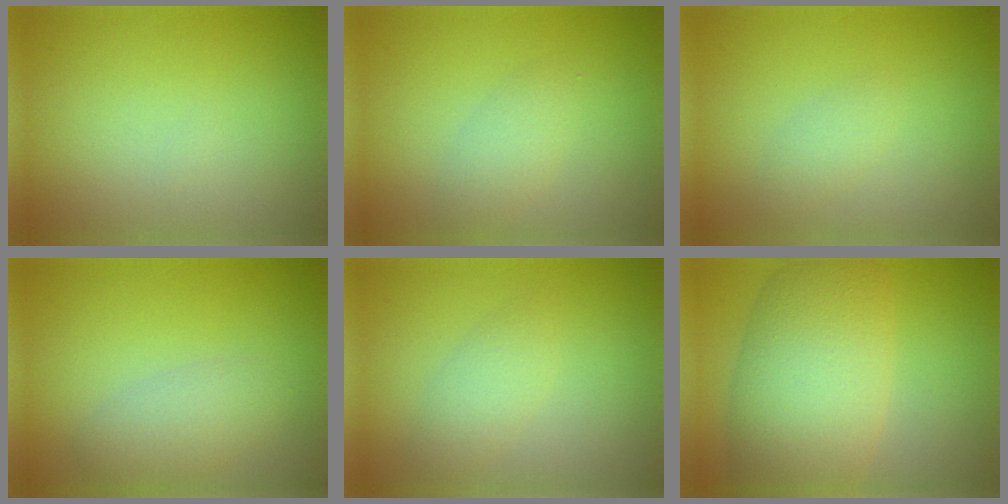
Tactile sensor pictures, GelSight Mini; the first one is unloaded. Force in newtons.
{"total": 1.8, "press": 1.8, "slide": 0.1}
{"total": 1.2, "press": 1.2, "slide": 0.0}
{"total": 2.8, "press": 2.8, "slide": 0.1}
{"total": 2.0, "press": 2.0, "slide": 0.1}
{"total": 9.9, "press": 9.9, "slide": 0.1}